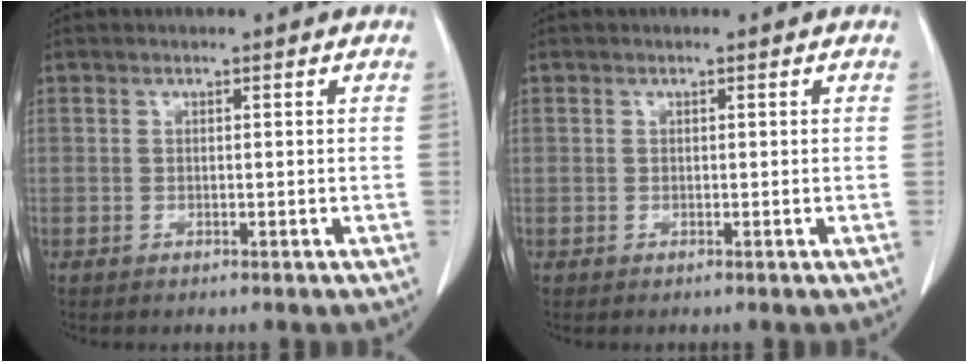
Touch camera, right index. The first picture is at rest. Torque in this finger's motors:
{"motor_torque": [-0.50, 0.25, -1.05, -0.21]}